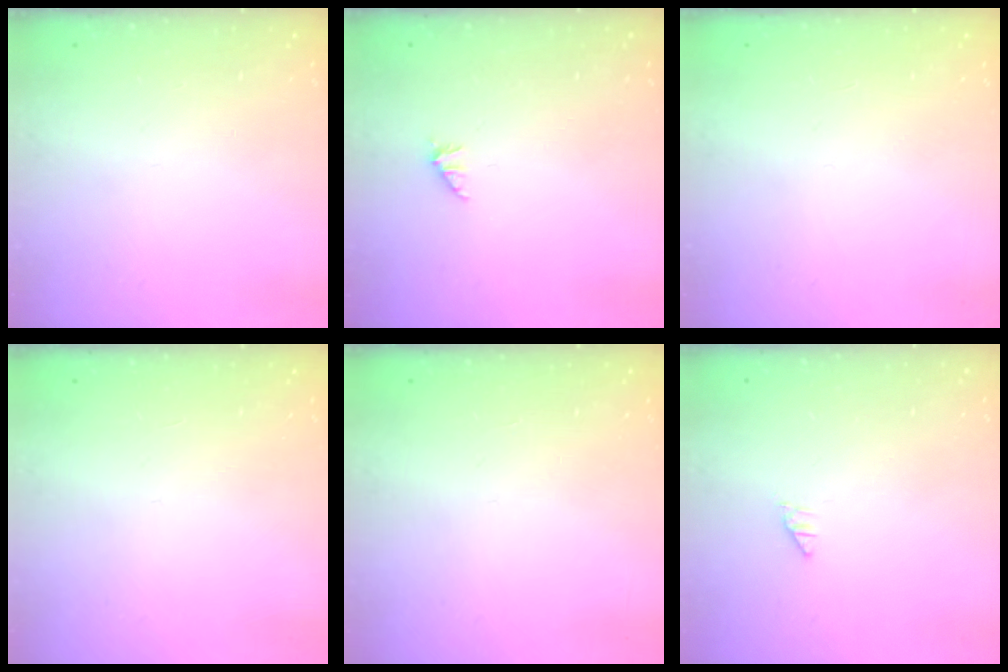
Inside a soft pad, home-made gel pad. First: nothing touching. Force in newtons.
{"total": 0.0}
{"total": 0.0}
{"total": 0.0}
{"total": 0.0}
{"total": 0.0}